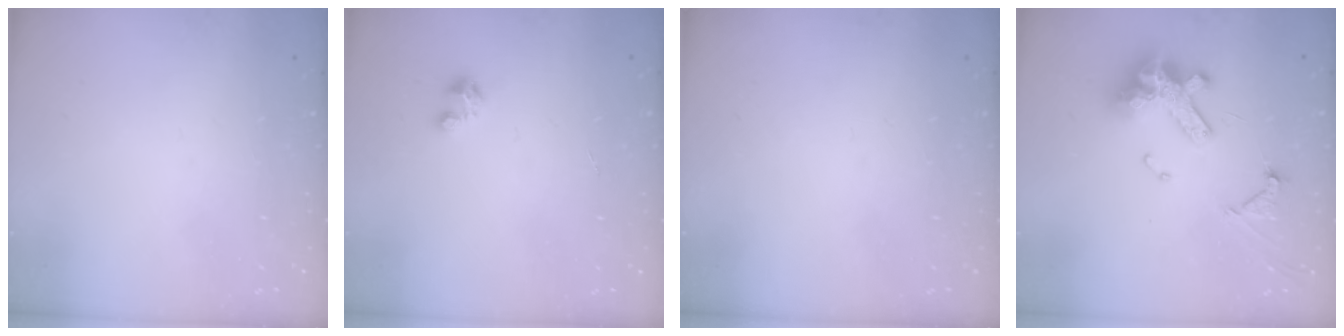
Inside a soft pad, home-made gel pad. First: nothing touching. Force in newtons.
{"total": 1.8, "press": 1.8, "slide": 0.1}
{"total": 0.0}
{"total": 14.0, "press": 13.8, "slide": 2.3}